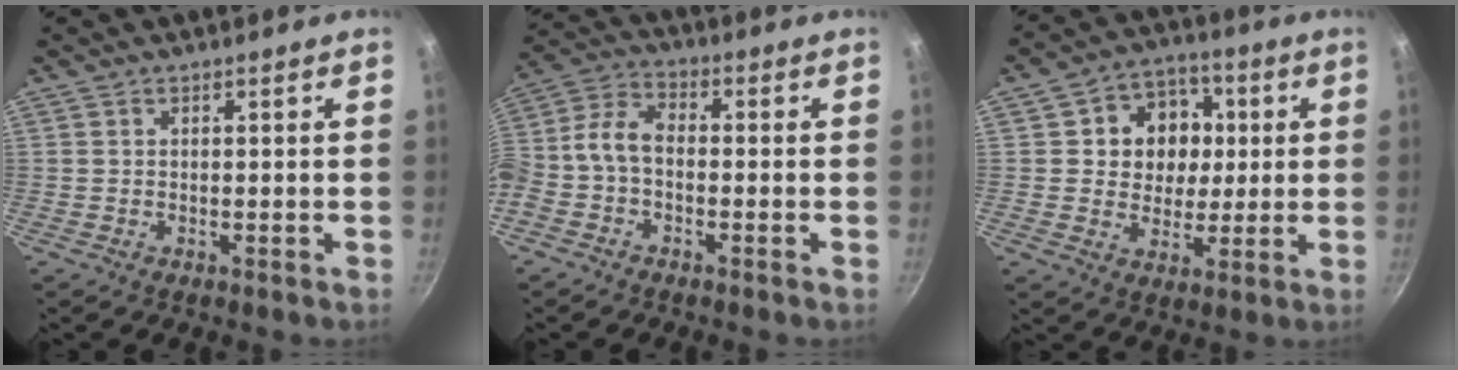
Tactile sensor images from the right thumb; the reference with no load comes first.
{"total": 7.9, "force": [-1.9, 5.2, 5.7], "torque": [-0.126, 0.043, -0.052]}
{"total": 11.9, "force": [2.0, 10.4, 5.5], "torque": [-0.048, 0.004, 0.027]}